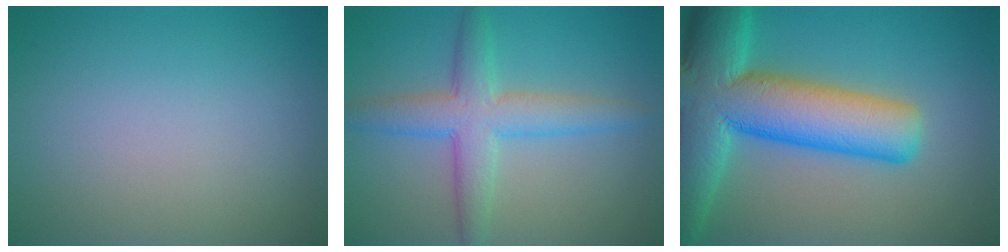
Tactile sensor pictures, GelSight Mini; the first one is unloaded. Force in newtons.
{"total": 4.9, "press": 4.9, "slide": 0.2}
{"total": 13.4, "press": 13.4, "slide": 0.7}